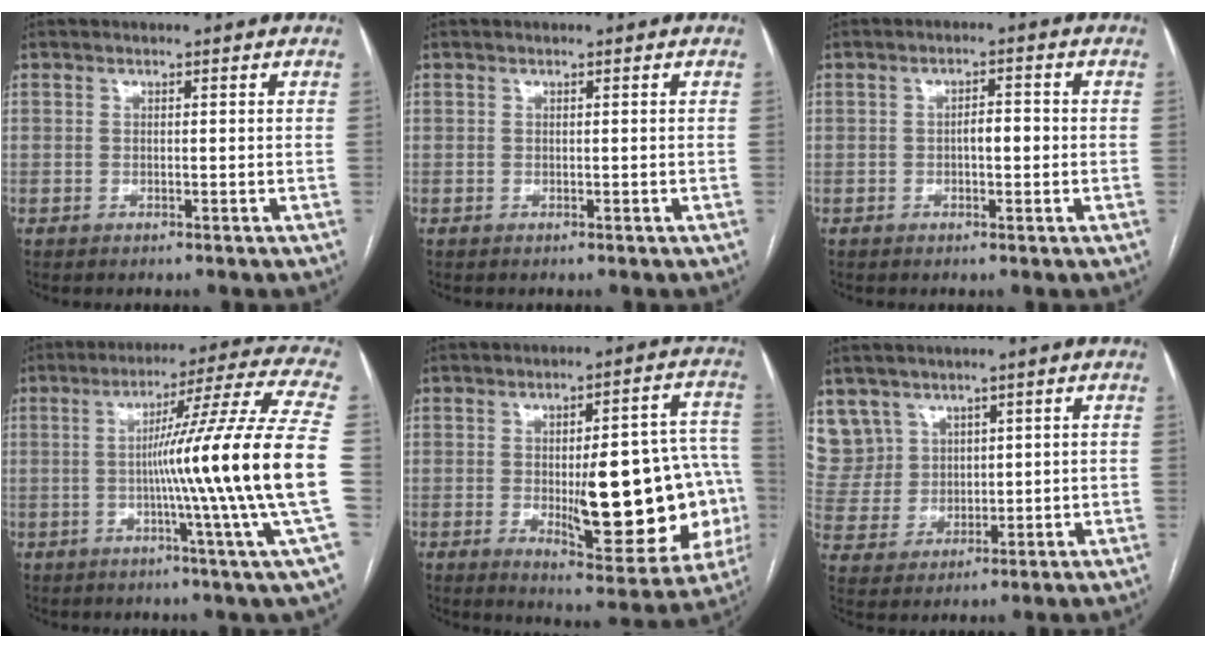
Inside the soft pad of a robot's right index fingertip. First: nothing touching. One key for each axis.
{"total": 0.0}
{"total": 3.0, "fx": -0.4, "fy": 1.1, "fz": 2.8, "tx": -0.044, "ty": 0.007, "tz": -0.006}
{"total": 20.4, "fx": -2.0, "fy": -3.4, "fz": 20.0, "tx": -0.265, "ty": -0.008, "tz": -0.051}
{"total": 21.6, "fx": -3.1, "fy": 6.1, "fz": 20.5, "tx": -0.195, "ty": 0.024, "tz": -0.016}
{"total": 9.0, "fx": 5.4, "fy": 7.2, "fz": 0.2, "tx": -0.016, "ty": 0.028, "tz": 0.127}